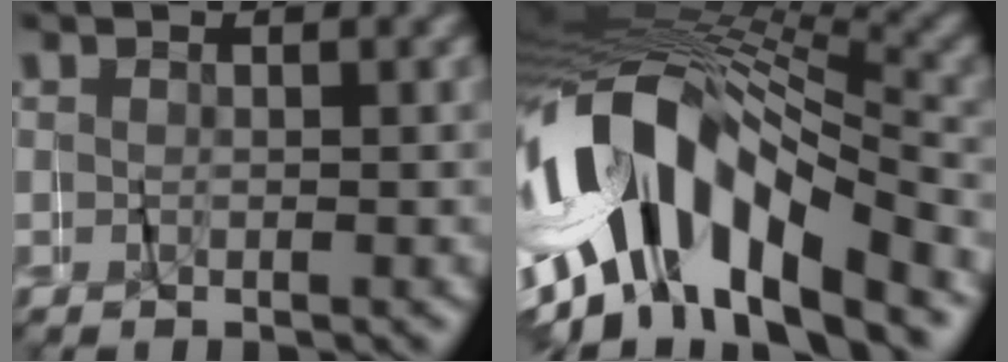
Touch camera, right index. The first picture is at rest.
{"total": 16.3, "force": [-2.7, 11.2, 11.5], "torque": [-0.248, 0.010, -0.047]}